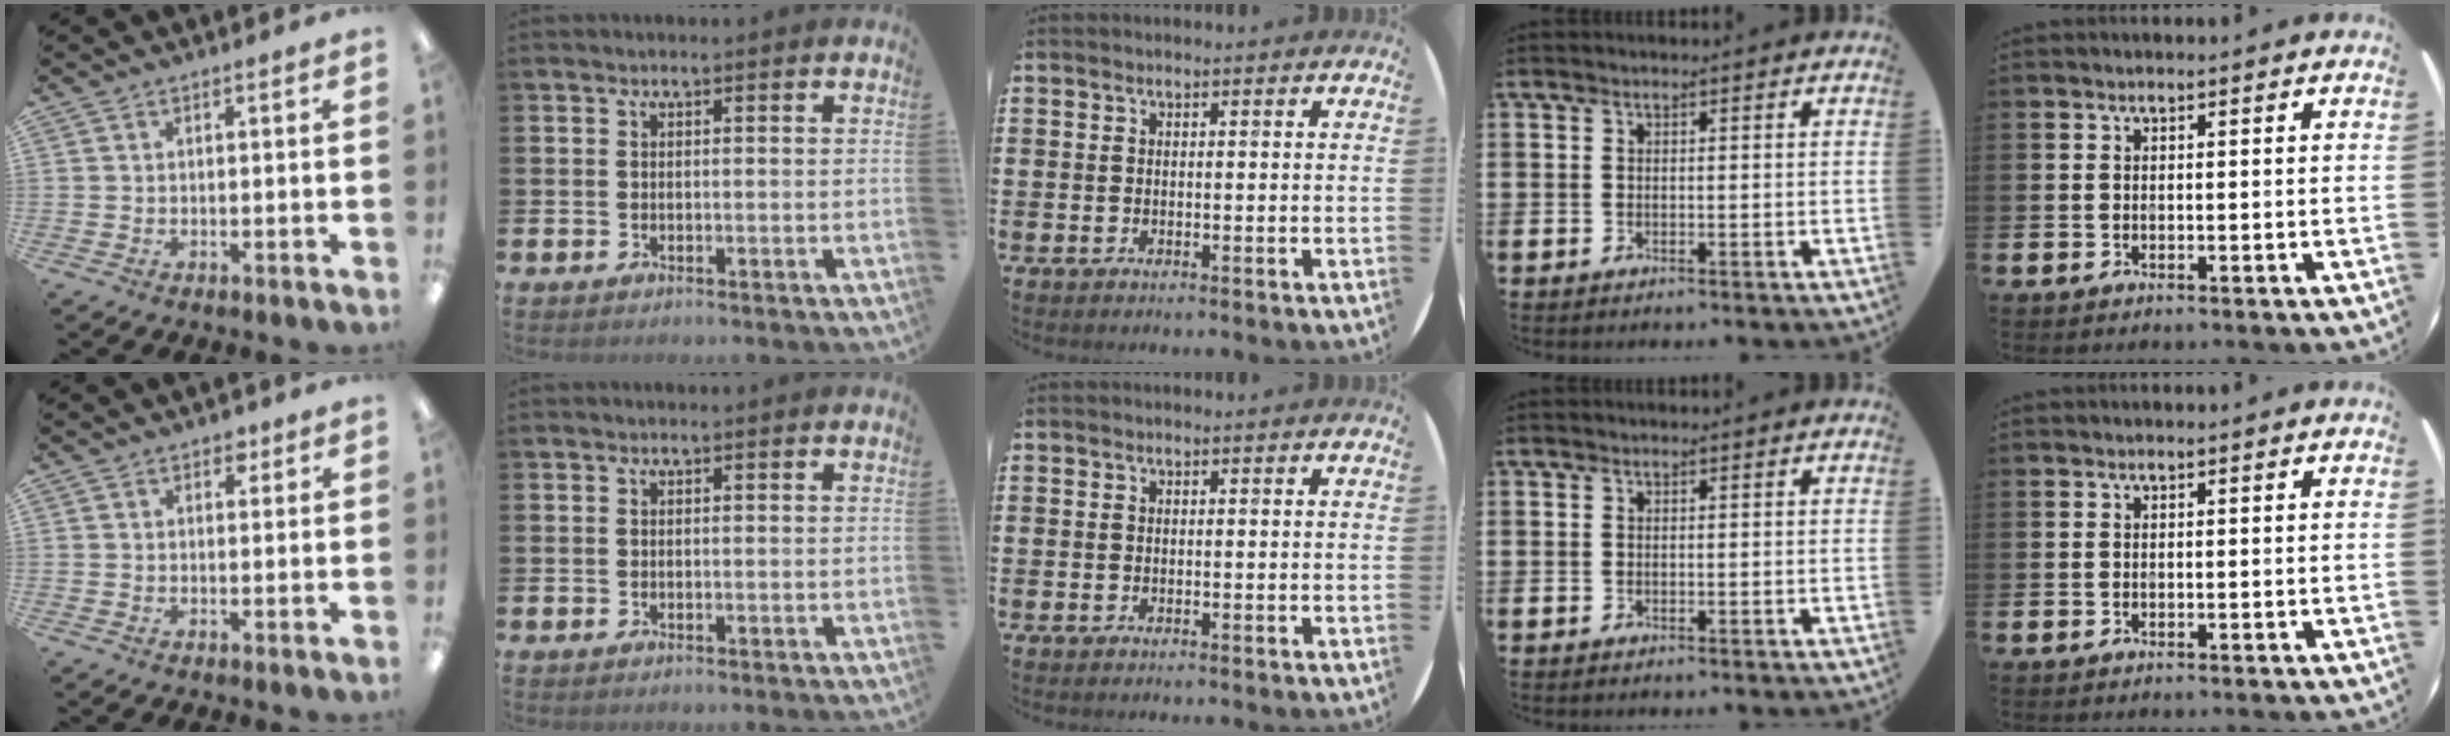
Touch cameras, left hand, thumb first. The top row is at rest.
{"thumb": {"total": 2.0, "force": [1.2, 1.3, 0.8], "torque": [-0.001, -0.003, 0.018]}}